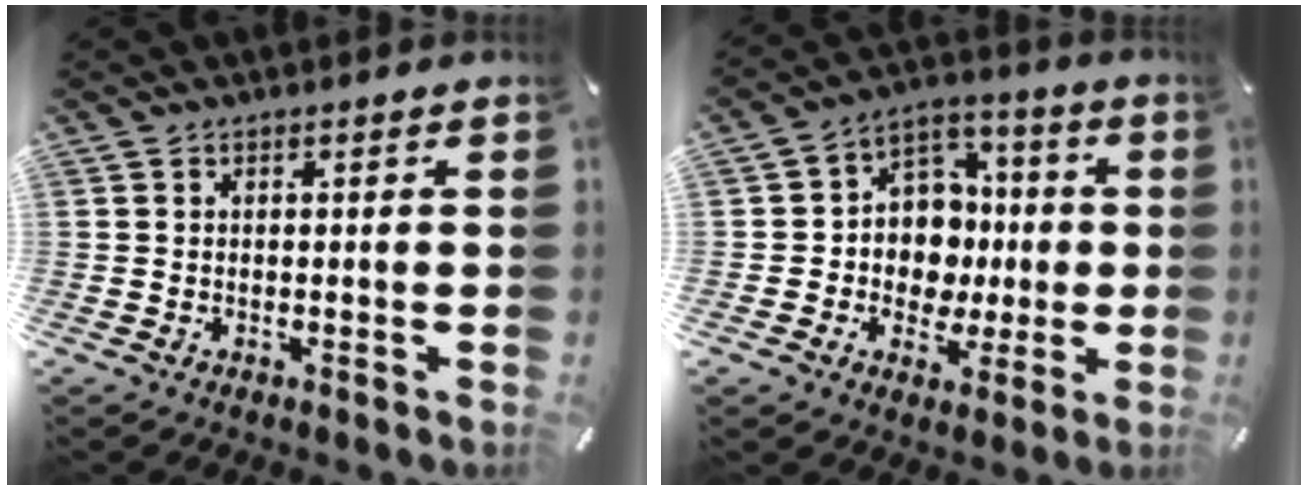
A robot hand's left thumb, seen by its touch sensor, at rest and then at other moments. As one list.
[{"total": 12.1, "force": [-1.3, 11.4, 4.0], "torque": [-0.051, 0.007, -0.011]}]